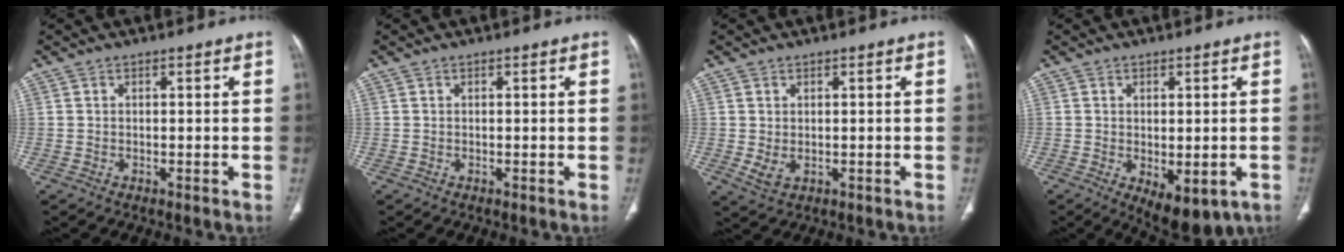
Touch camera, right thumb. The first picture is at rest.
{"total": 0.0}
{"total": 2.4, "force": [-0.1, 1.6, 1.8], "torque": [-0.037, -0.005, 0.008]}
{"total": 9.0, "force": [-3.6, 4.5, 6.8], "torque": [-0.078, -0.002, -0.036]}